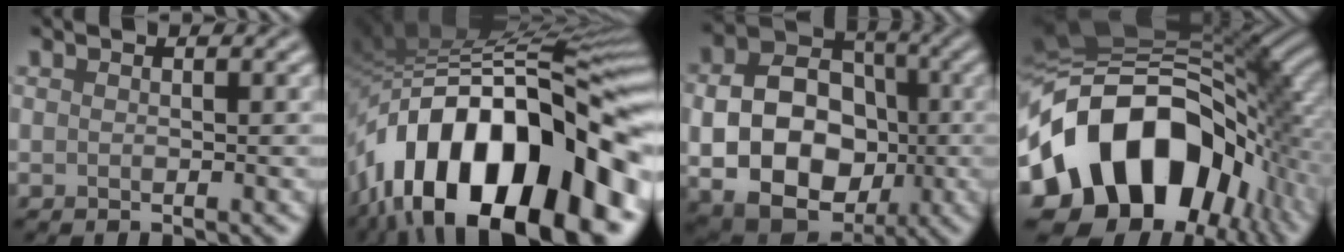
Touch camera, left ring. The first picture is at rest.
{"total": 18.5, "force": [-7.6, 9.0, 14.3], "torque": [-0.221, 0.032, -0.143]}
{"total": 12.0, "force": [-1.8, 9.0, 7.7], "torque": [-0.126, -0.018, -0.029]}
{"total": 17.8, "force": [-4.4, 12.1, 12.3], "torque": [-0.214, 0.004, -0.086]}